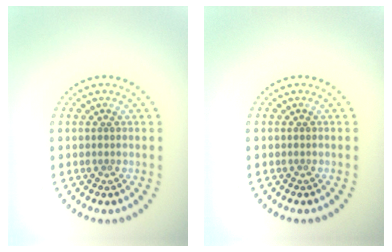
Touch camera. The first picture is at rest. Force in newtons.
{"total": 0.0}